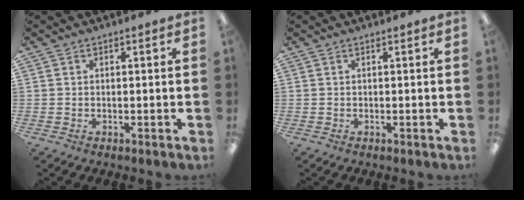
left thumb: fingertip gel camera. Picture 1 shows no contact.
{"total": 0.0}